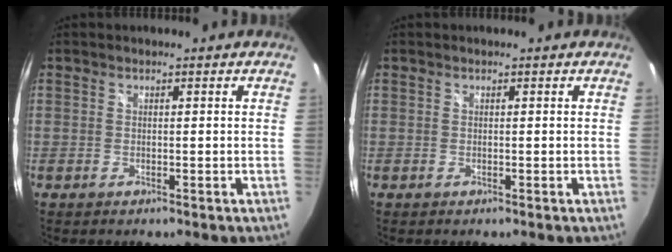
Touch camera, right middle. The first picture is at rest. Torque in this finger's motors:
{"motor_torque": [0.00, 0.00, 0.00, 0.01]}